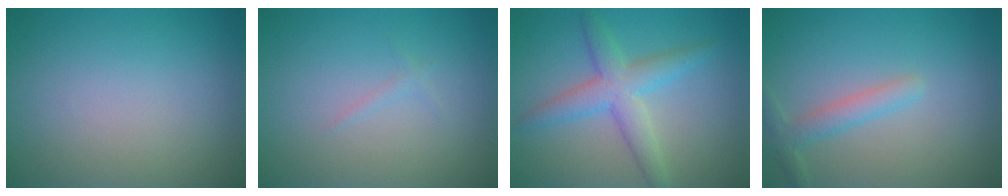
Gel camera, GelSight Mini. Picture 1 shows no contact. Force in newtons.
{"total": 0.6, "press": 0.6, "slide": 0.1}
{"total": 4.2, "press": 4.2, "slide": 0.2}
{"total": 2.1, "press": 2.1, "slide": 0.1}